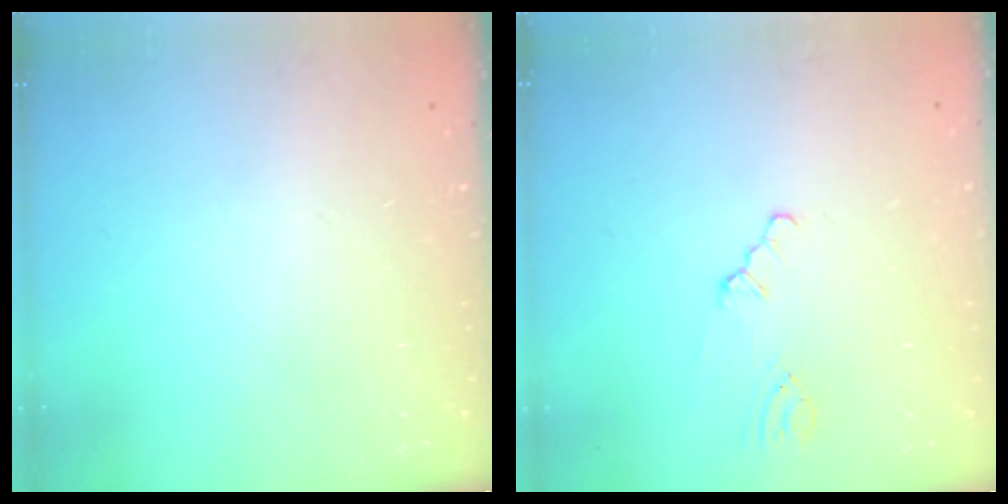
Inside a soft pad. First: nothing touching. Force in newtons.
{"total": 1.0, "press": 0.9, "slide": 0.3}